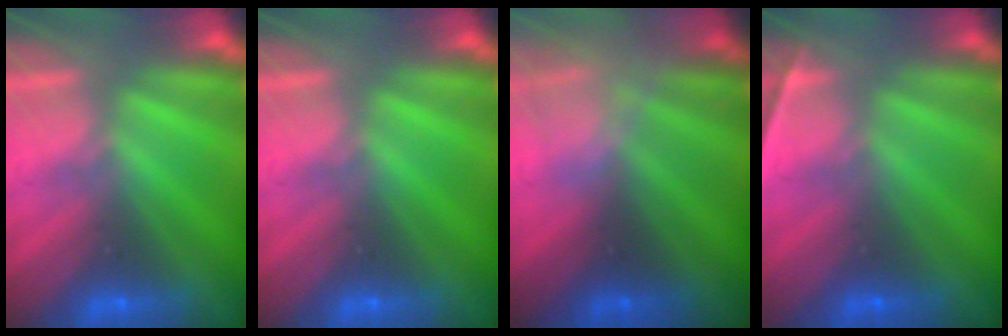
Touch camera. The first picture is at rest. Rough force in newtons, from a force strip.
{"total": 0.0}
{"total": 2.3}
{"total": 2.2}